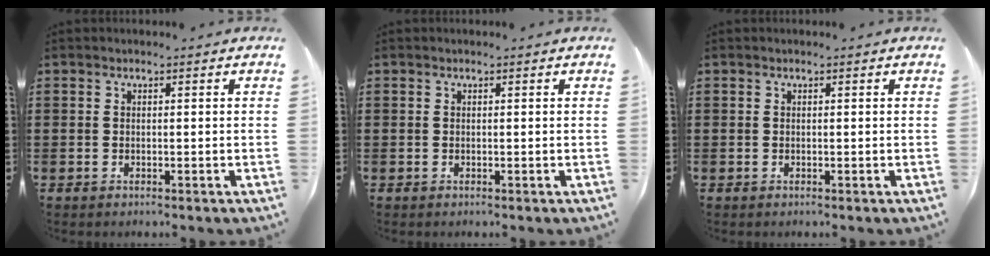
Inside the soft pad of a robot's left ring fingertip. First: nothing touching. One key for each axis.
{"total": 0.0}
{"total": 0.0}